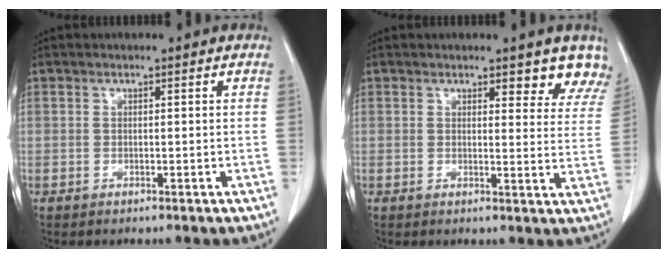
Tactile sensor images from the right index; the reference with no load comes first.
{"total": 6.3, "force": [5.5, 1.9, 2.3], "torque": [-0.001, -0.020, 0.044]}